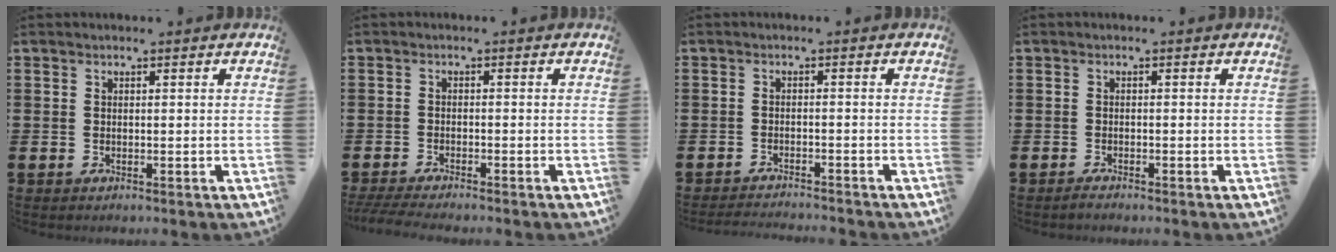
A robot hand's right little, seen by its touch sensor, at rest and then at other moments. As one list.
[{"total": 1.8, "force": [-1.6, 0.1, 0.7], "torque": [-0.012, 0.003, -0.031]}, {"total": 1.6, "force": [-1.6, -0.2, 0.1], "torque": [-0.003, 0.004, -0.032]}, {"total": 0.6, "force": [-0.6, 0.1, 0.2], "torque": [-0.005, -0.003, -0.011]}]